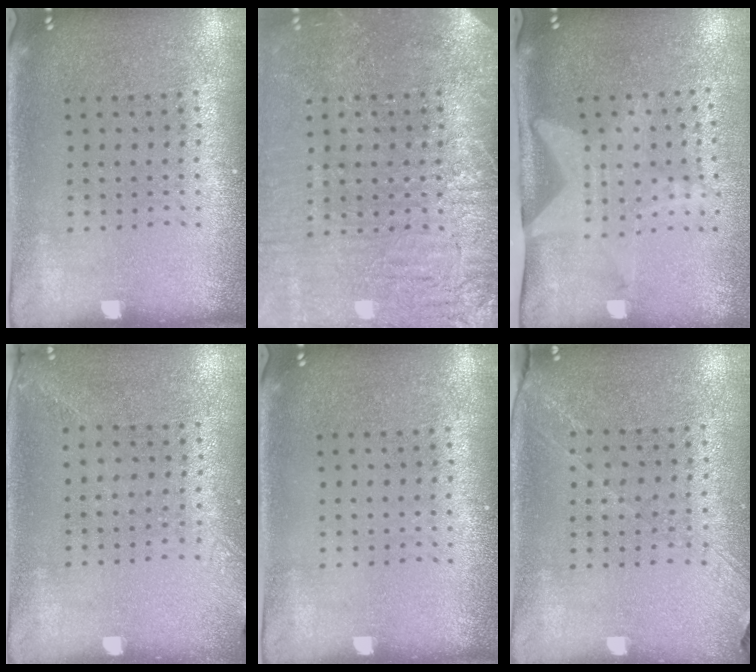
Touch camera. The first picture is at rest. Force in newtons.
{"total": 4.0, "press": 3.5, "slide": 2.0}
{"total": 1.9, "press": 1.6, "slide": 1.0}
{"total": 1.4, "press": 1.1, "slide": 0.9}
{"total": 0.0}
{"total": 1.2, "press": 1.0, "slide": 0.7}